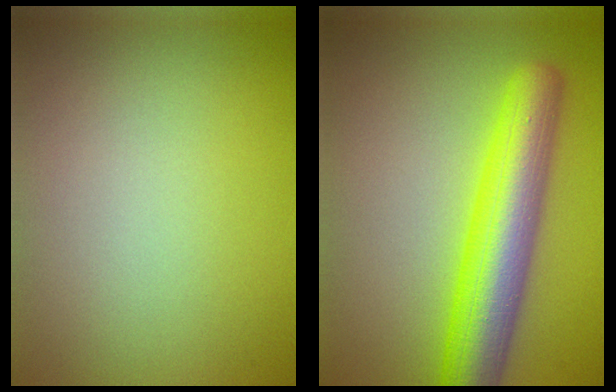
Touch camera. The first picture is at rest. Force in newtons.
{"total": 8.1, "press": 8.1, "slide": 0.2}